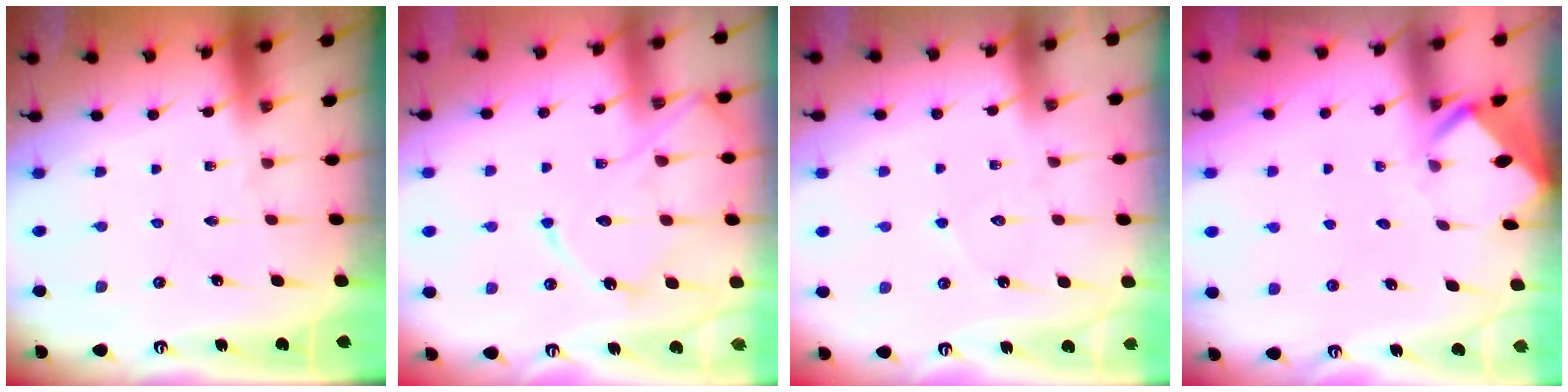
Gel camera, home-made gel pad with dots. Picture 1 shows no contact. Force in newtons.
{"total": 12.7, "press": 12.6, "slide": 1.0}
{"total": 4.9, "press": 4.9, "slide": 0.6}
{"total": 3.4, "press": 3.4, "slide": 0.3}